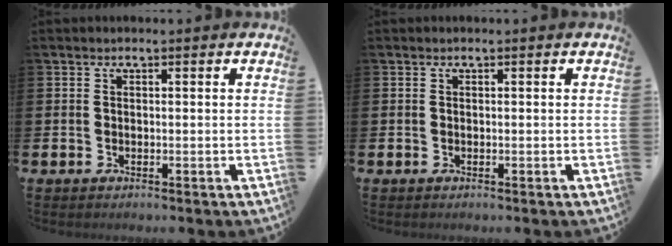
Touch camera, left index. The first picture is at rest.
{"total": 0.0}